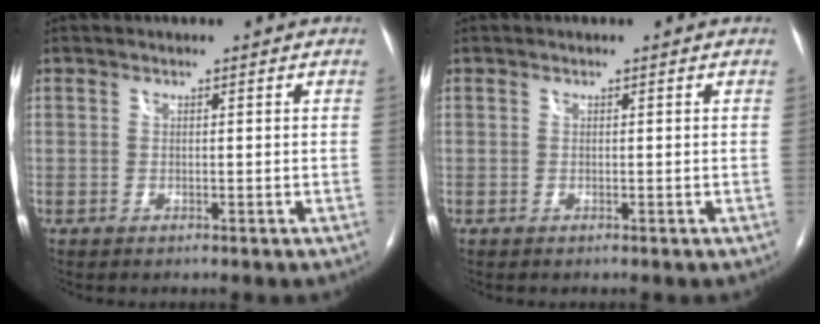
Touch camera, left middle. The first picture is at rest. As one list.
[{"total": 0.0}]